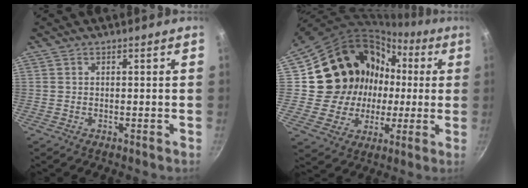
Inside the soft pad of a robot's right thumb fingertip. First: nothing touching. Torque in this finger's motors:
{"motor_torque": [1.18, 3.83, 0.23, 0.12, 0.25]}